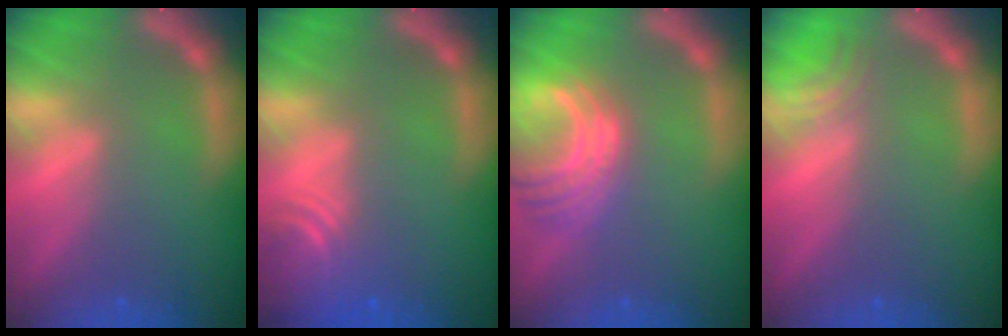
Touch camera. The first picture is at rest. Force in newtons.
{"total": 4.5}
{"total": 7.0}
{"total": 2.0}